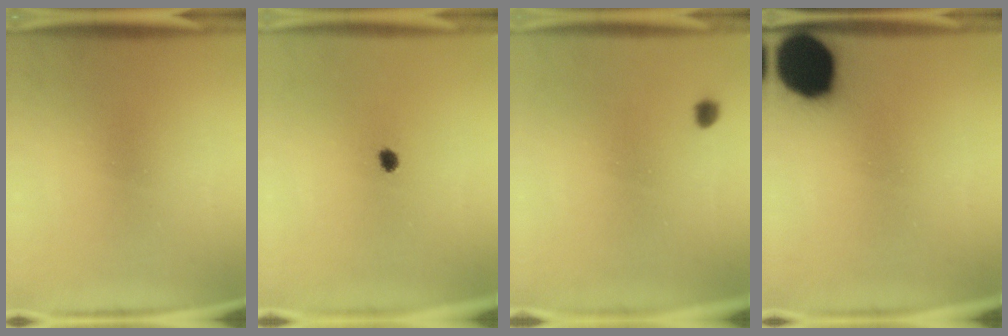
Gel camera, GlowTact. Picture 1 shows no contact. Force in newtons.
{"total": 1.8}
{"total": 1.3}
{"total": 17.8}